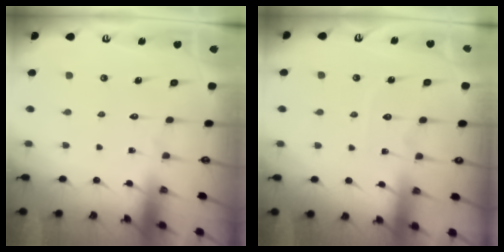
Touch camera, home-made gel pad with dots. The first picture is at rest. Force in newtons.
{"total": 4.9, "press": 4.8, "slide": 0.5}